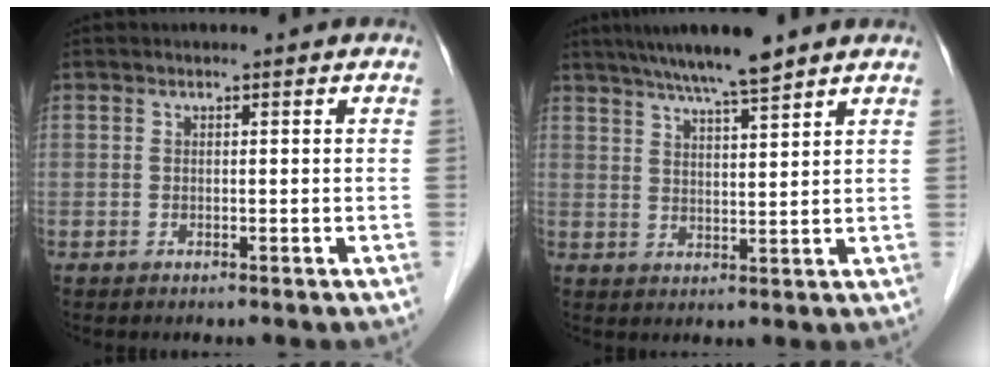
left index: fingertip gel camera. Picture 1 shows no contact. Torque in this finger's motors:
{"motor_torque": [0.27, -0.44, 0.21, 0.06]}